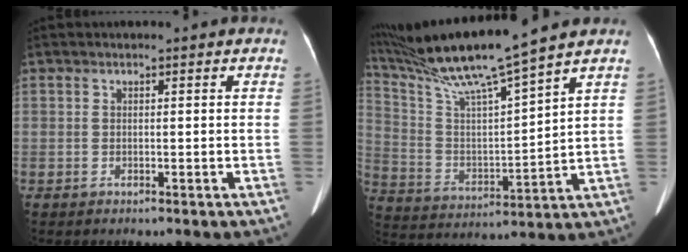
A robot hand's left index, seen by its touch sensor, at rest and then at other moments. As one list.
[{"total": 16.5, "force": [13.9, -1.7, 8.8], "torque": [-0.172, 0.002, 0.258]}]